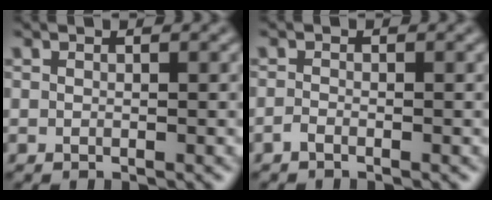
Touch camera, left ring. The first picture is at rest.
{"total": 0.7, "force": [-0.5, 0.2, 0.4], "torque": [-0.009, -0.001, -0.013]}